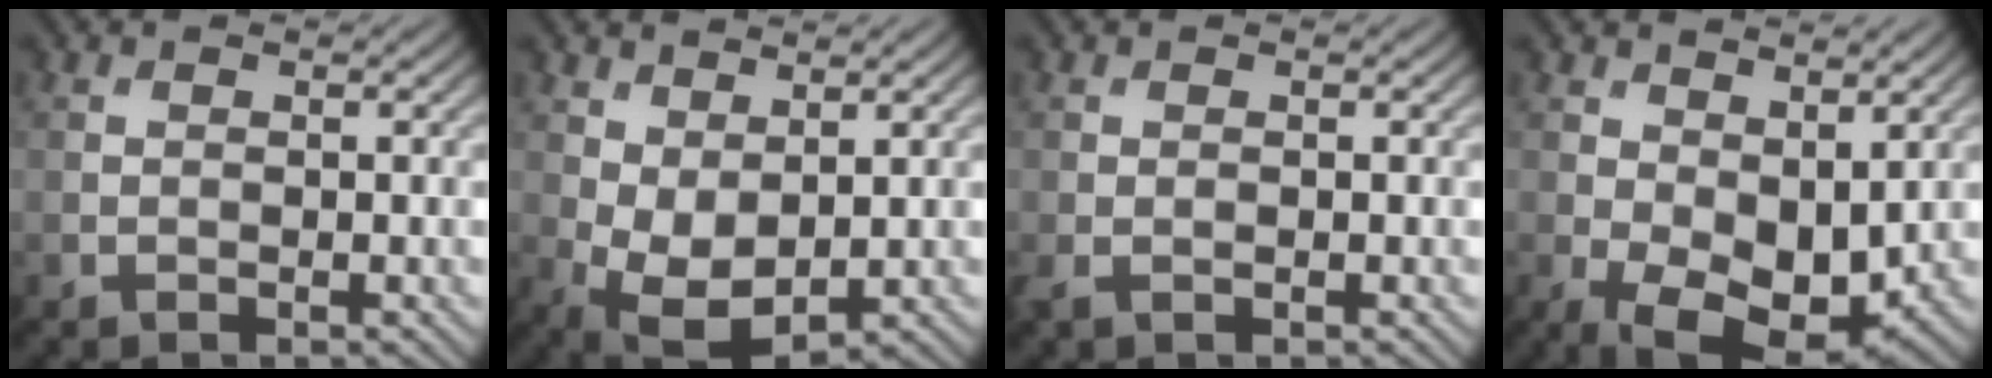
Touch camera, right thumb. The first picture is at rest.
{"total": 6.0, "force": [0.6, 3.4, 5.0], "torque": [-0.120, -0.004, 0.015]}
{"total": 1.2, "force": [-0.4, 0.6, 0.9], "torque": [-0.031, -0.003, -0.006]}
{"total": 8.5, "force": [-0.2, 5.1, 6.8], "torque": [-0.135, -0.023, 0.007]}